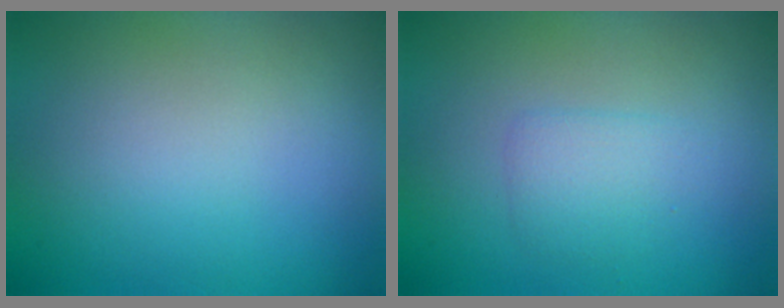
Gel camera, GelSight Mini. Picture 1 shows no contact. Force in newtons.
{"total": 1.9, "press": 1.9, "slide": 0.1}